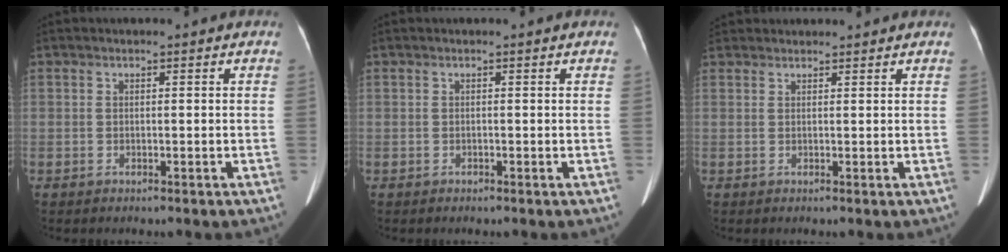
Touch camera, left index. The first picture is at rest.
{"total": 0.0}
{"total": 4.0, "force": [3.9, 1.0, 0.5], "torque": [-0.009, 0.029, 0.060]}